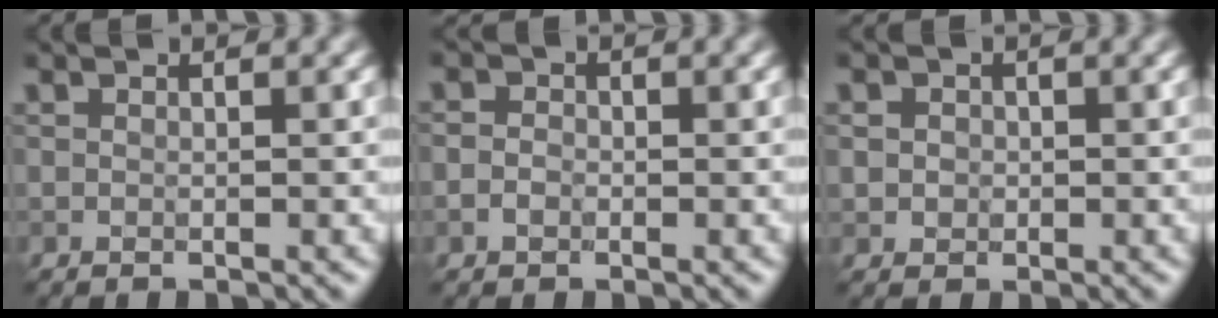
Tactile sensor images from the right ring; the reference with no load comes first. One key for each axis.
{"total": 1.3, "fx": -0.5, "fy": 1.0, "fz": 0.6, "tx": -0.010, "ty": 0.000, "tz": -0.013}
{"total": 1.8, "fx": 0.4, "fy": 1.6, "fz": 0.7, "tx": -0.003, "ty": 0.007, "tz": 0.006}